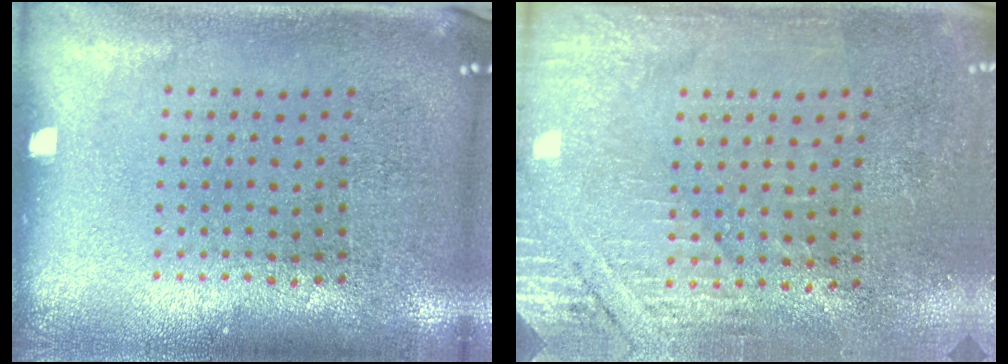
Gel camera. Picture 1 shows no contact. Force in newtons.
{"total": 2.8, "press": 2.6, "slide": 0.9}